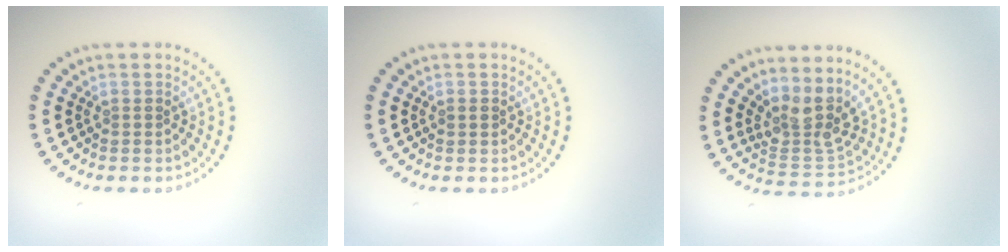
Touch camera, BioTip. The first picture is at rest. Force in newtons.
{"total": 0.9, "press": 0.9, "slide": 0.1}
{"total": 3.7, "press": 2.8, "slide": 2.4}